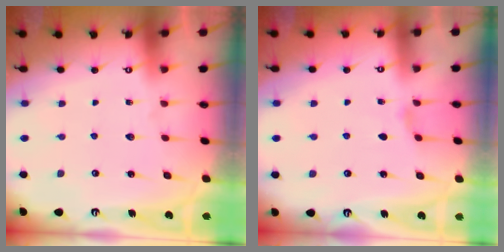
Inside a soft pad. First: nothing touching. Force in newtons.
{"total": 1.1, "press": 1.0, "slide": 0.3}